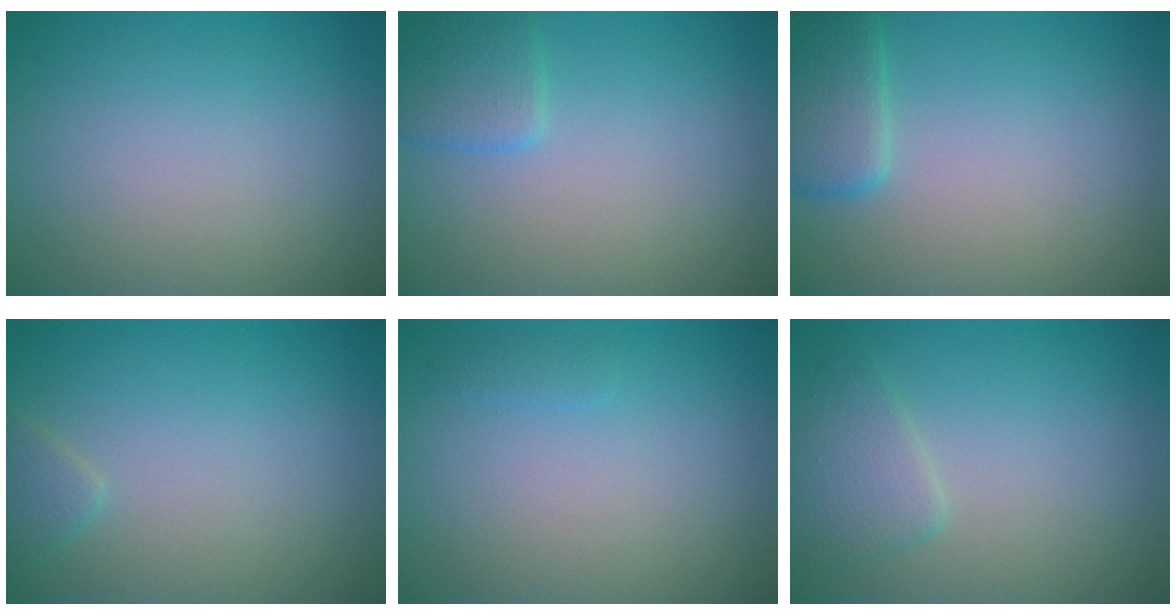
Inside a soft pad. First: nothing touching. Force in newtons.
{"total": 2.1, "press": 2.1, "slide": 0.1}
{"total": 3.1, "press": 3.1, "slide": 0.2}
{"total": 1.3, "press": 1.3, "slide": 0.1}
{"total": 0.6, "press": 0.6, "slide": 0.0}
{"total": 2.4, "press": 2.4, "slide": 0.1}